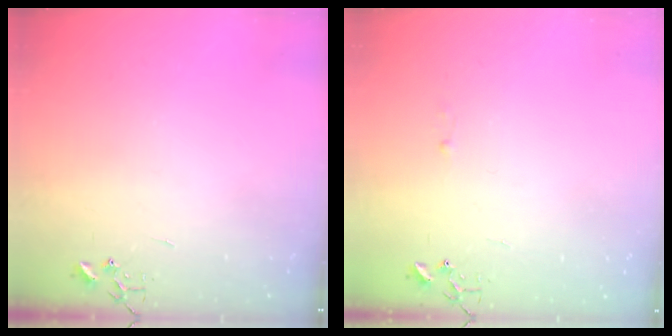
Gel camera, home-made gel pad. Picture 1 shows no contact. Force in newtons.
{"total": 1.8, "press": 1.8, "slide": 0.2}